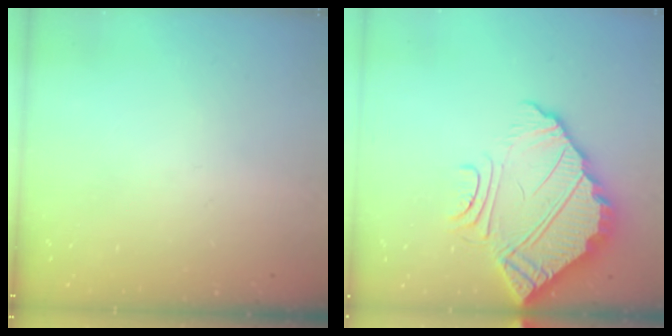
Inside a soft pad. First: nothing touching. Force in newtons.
{"total": 10.5, "press": 10.4, "slide": 0.7}